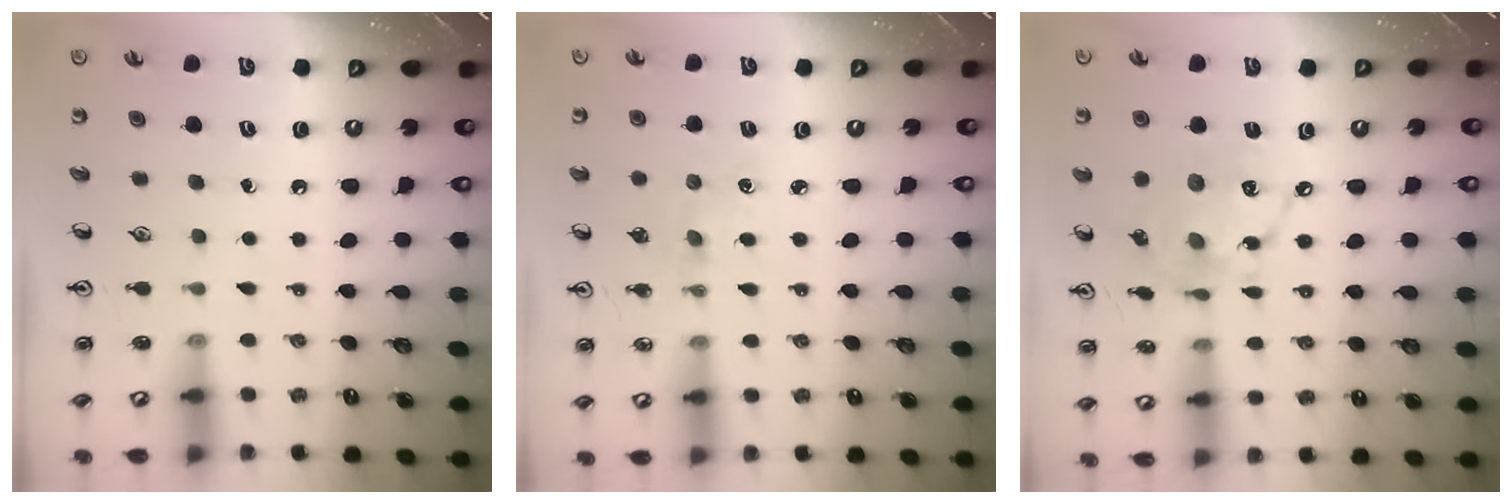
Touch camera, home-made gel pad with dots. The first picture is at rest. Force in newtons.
{"total": 3.1, "press": 3.1, "slide": 0.5}
{"total": 14.6, "press": 14.5, "slide": 1.1}